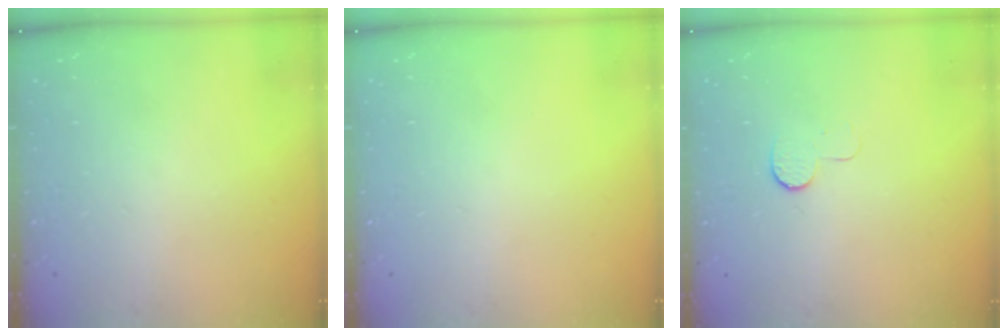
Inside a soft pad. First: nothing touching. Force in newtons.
{"total": 0.0}
{"total": 5.7, "press": 5.6, "slide": 0.6}